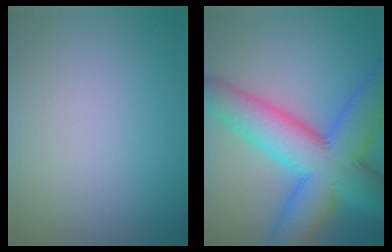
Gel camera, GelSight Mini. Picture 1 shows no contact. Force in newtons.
{"total": 12.0, "press": 12.0, "slide": 0.2}